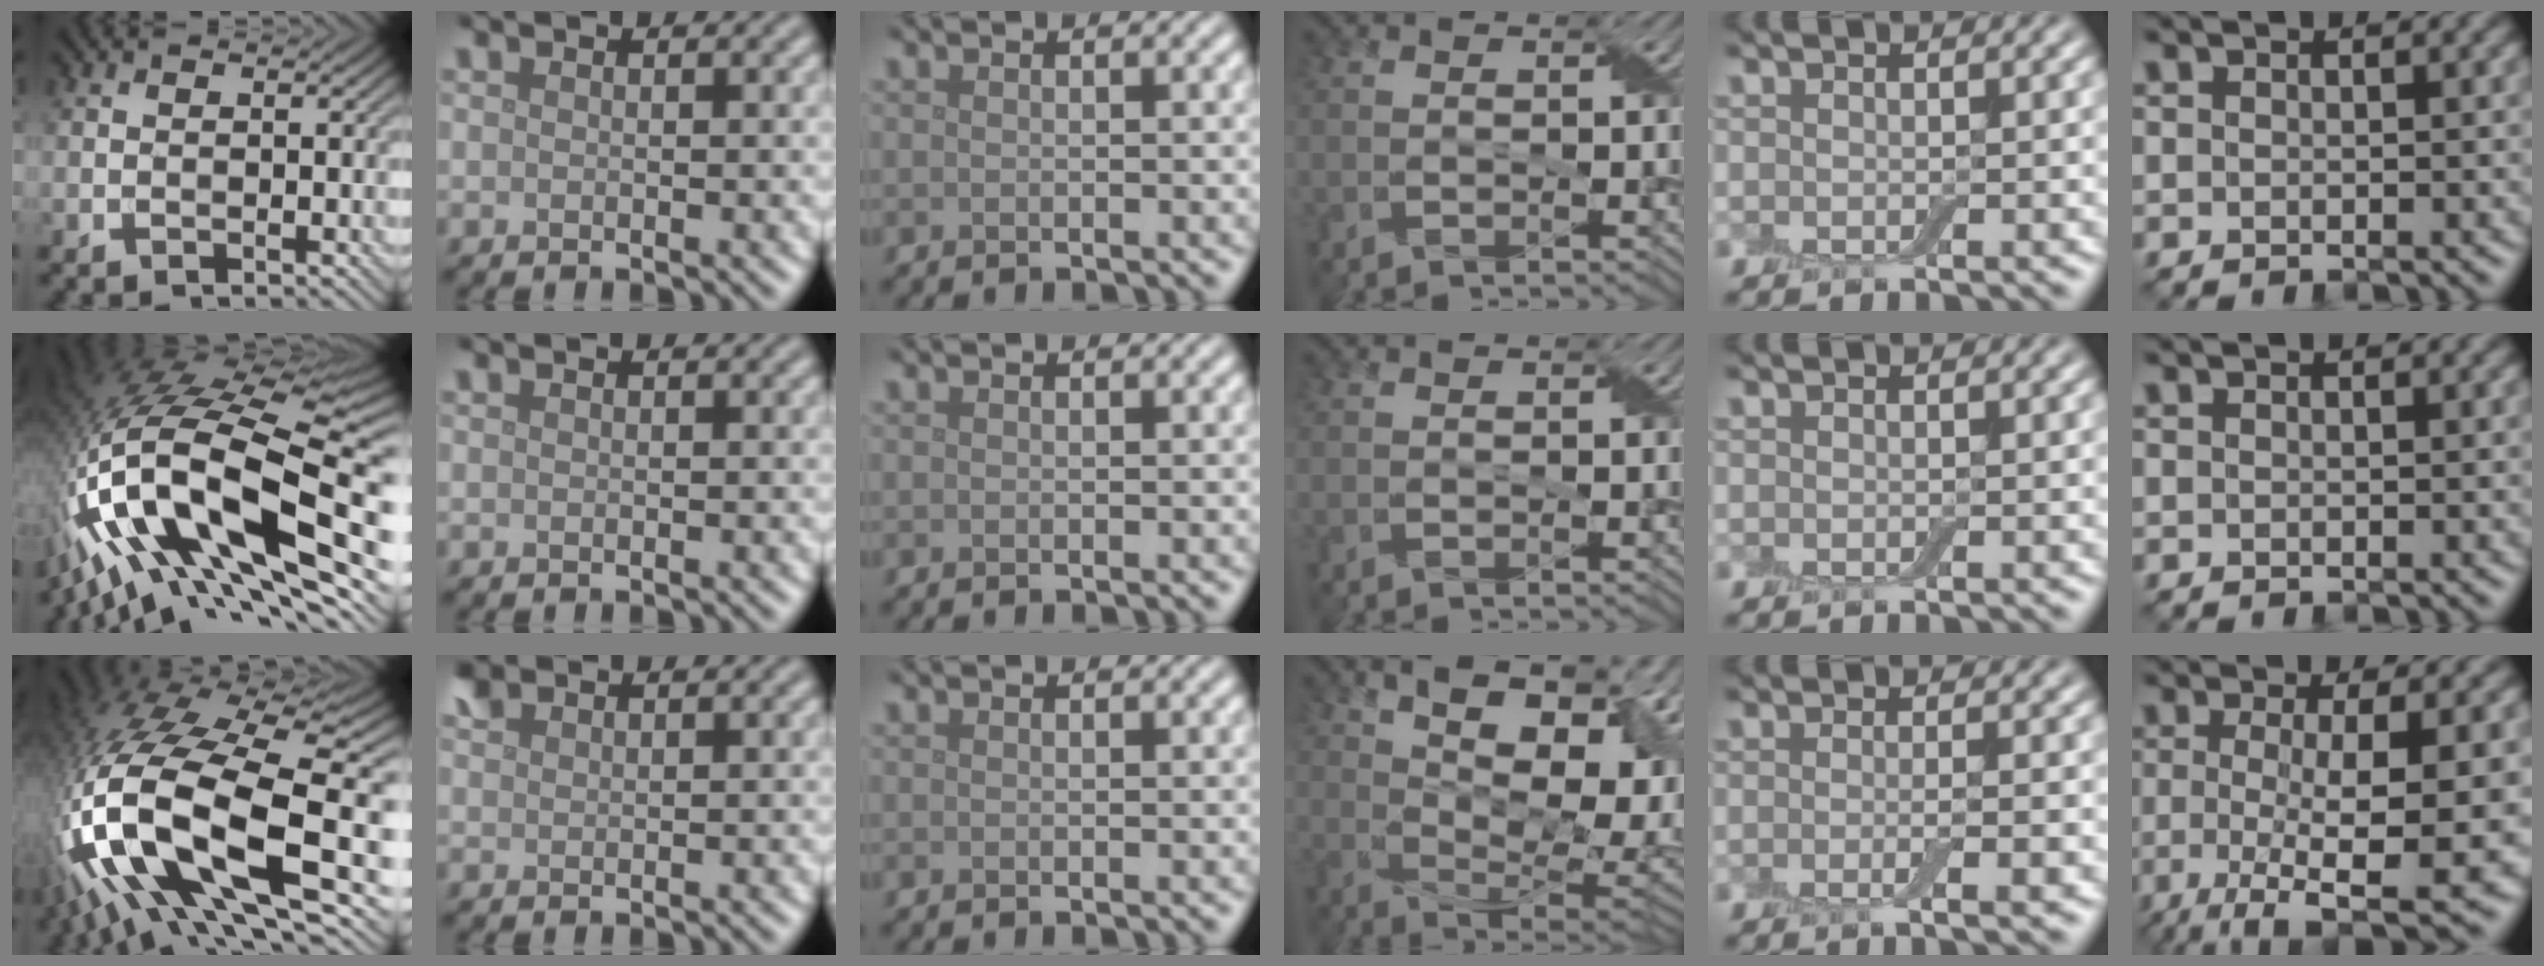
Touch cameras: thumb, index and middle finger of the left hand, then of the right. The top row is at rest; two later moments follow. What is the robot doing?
{"motion": "wrap", "object": "adhesive wrap"}